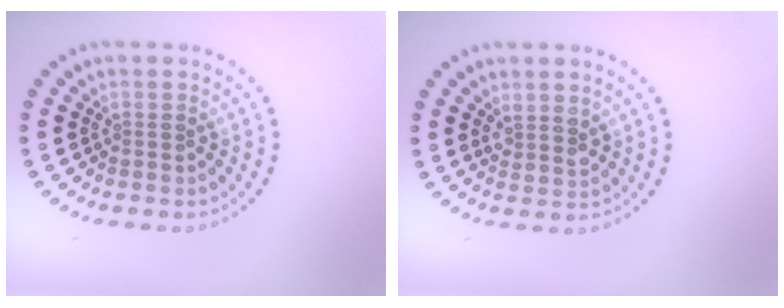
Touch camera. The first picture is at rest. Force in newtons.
{"total": 1.7, "press": 1.5, "slide": 0.8}